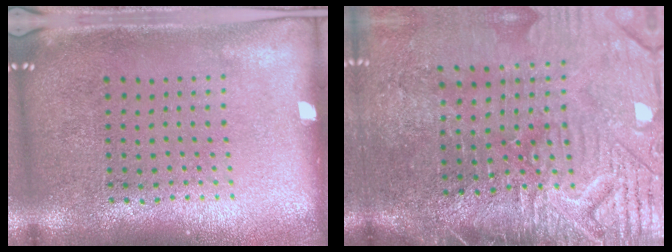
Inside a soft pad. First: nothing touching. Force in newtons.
{"total": 4.6, "press": 4.0, "slide": 2.2}